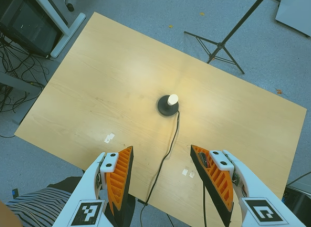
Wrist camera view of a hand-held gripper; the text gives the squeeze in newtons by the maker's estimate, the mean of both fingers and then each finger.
{"total": 0.0}